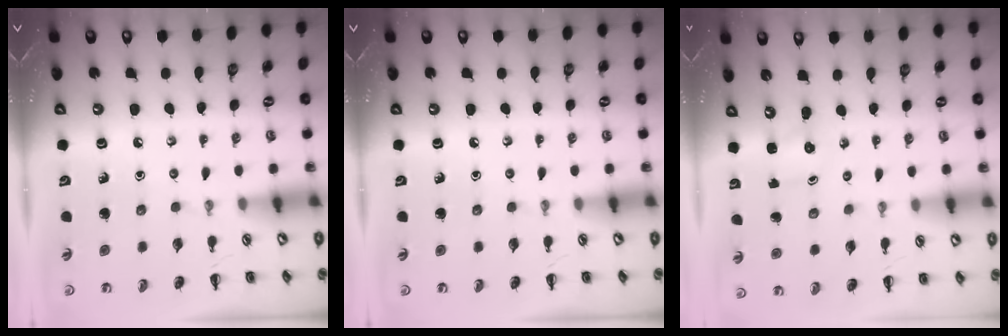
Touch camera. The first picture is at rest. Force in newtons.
{"total": 0.0}
{"total": 1.3, "press": 1.2, "slide": 0.3}